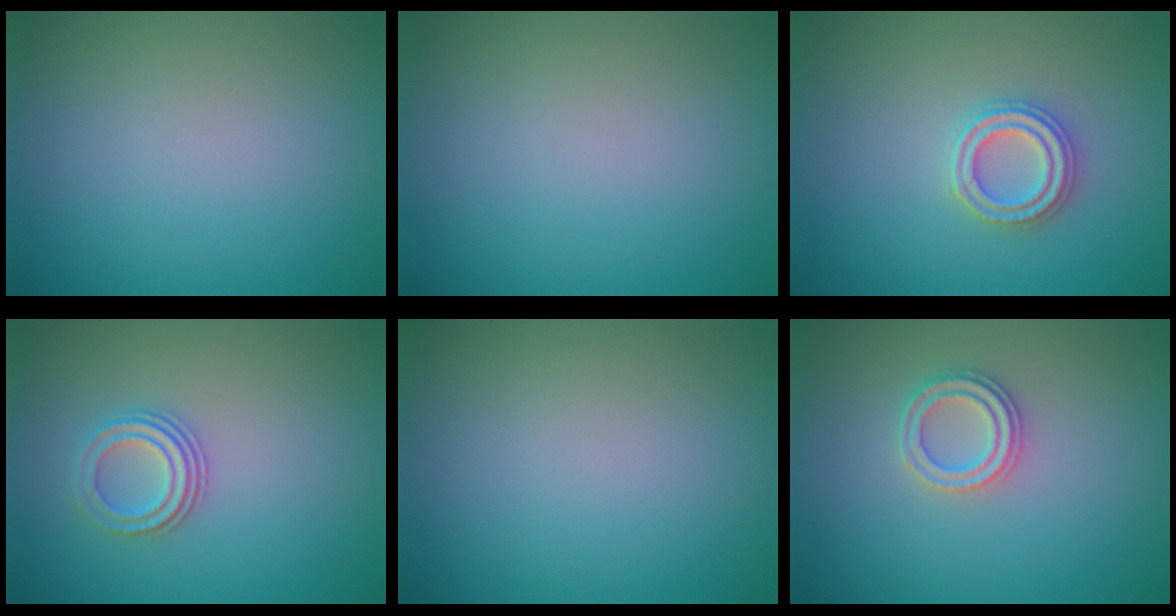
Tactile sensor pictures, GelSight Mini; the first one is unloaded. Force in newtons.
{"total": 0.0}
{"total": 2.6, "press": 2.6, "slide": 0.4}
{"total": 2.8, "press": 2.2, "slide": 1.7}
{"total": 0.0}
{"total": 2.2, "press": 2.1, "slide": 0.6}